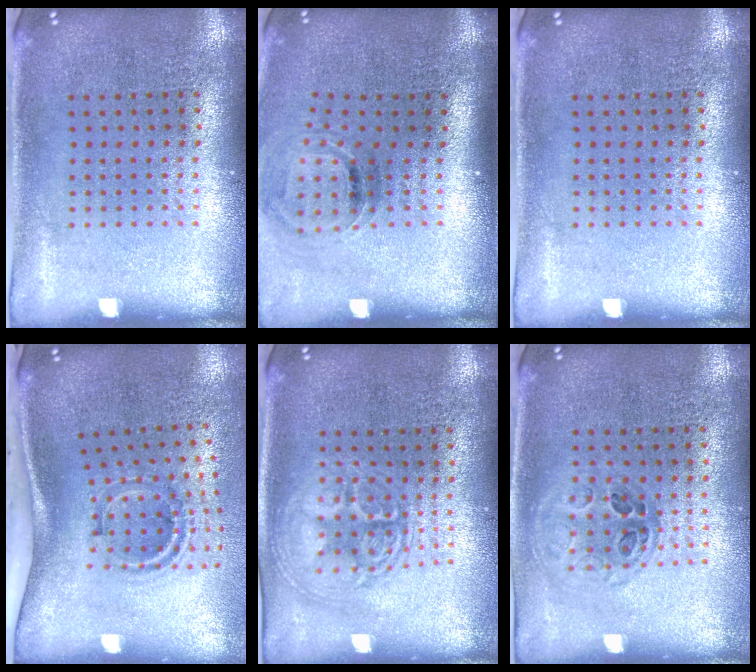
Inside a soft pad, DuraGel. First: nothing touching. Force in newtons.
{"total": 1.0, "press": 0.8, "slide": 0.5}
{"total": 0.0}
{"total": 1.6, "press": 1.1, "slide": 1.1}
{"total": 2.9, "press": 2.8, "slide": 0.4}
{"total": 0.9, "press": 0.9, "slide": 0.3}